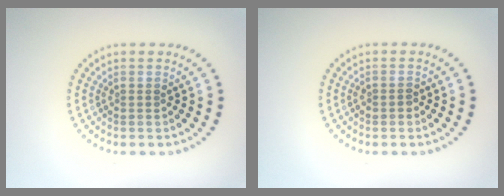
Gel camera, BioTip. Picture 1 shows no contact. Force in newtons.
{"total": 0.8, "press": 0.7, "slide": 0.3}